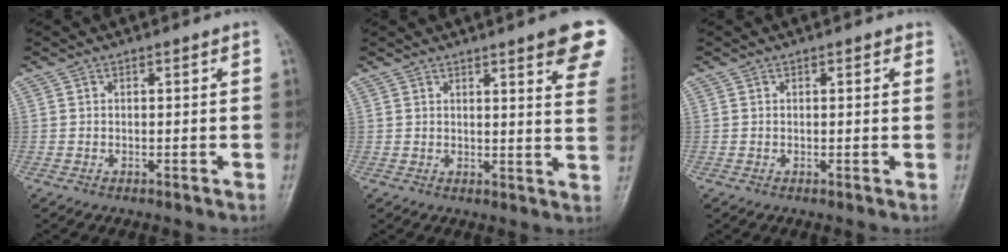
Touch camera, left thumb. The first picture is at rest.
{"total": 12.3, "force": [7.6, 2.0, 9.5], "torque": [-0.089, -0.029, 0.079]}
{"total": 1.0, "force": [0.6, 0.6, 0.6], "torque": [-0.001, -0.001, 0.003]}